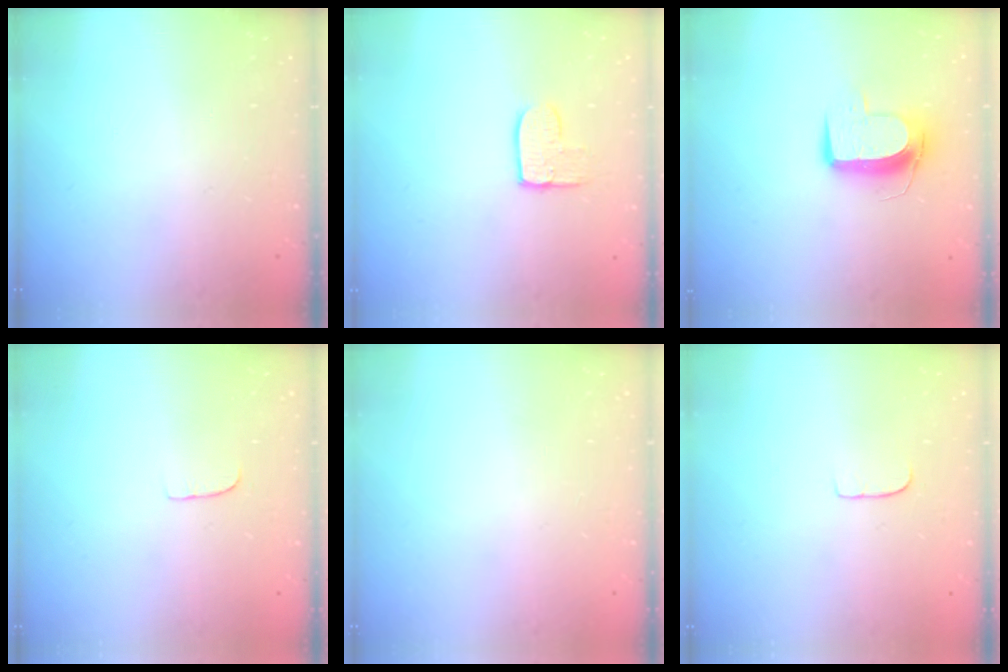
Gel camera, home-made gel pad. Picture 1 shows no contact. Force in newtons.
{"total": 7.0, "press": 7.0, "slide": 0.4}
{"total": 10.0, "press": 9.9, "slide": 0.8}
{"total": 5.7, "press": 5.7, "slide": 0.5}
{"total": 0.0}
{"total": 5.0, "press": 4.9, "slide": 0.5}